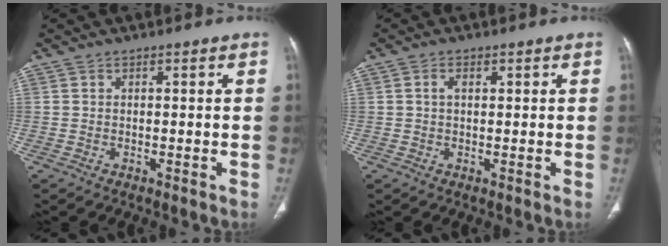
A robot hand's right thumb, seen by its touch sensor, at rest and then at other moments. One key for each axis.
{"total": 1.7, "fx": 0.5, "fy": 1.0, "fz": 1.3, "tx": -0.028, "ty": 0.007, "tz": 0.009}